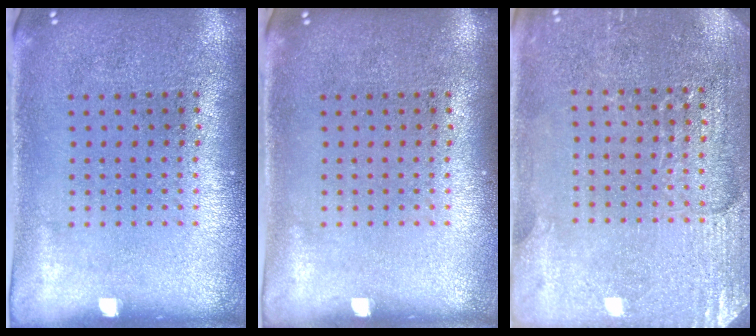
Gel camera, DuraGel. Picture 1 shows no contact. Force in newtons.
{"total": 0.0}
{"total": 2.9, "press": 2.8, "slide": 0.3}